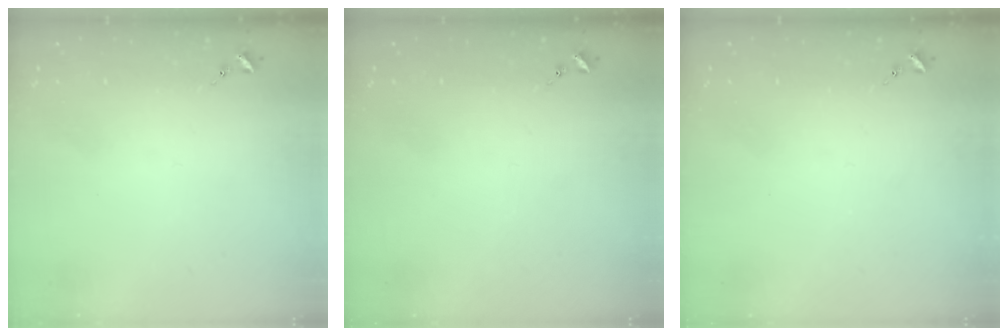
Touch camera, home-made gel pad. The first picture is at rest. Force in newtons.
{"total": 0.0}
{"total": 0.0}